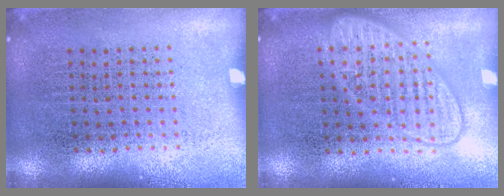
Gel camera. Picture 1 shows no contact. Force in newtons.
{"total": 2.0, "press": 1.9, "slide": 0.3}